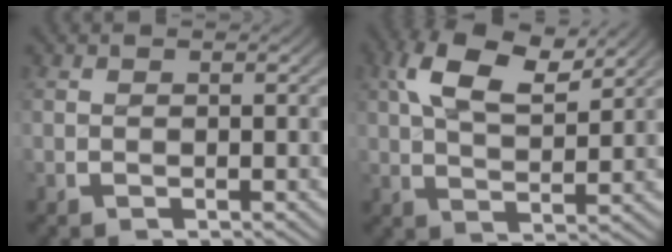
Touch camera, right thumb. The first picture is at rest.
{"total": 6.1, "force": [3.6, 2.4, 4.3], "torque": [-0.089, -0.002, 0.068]}